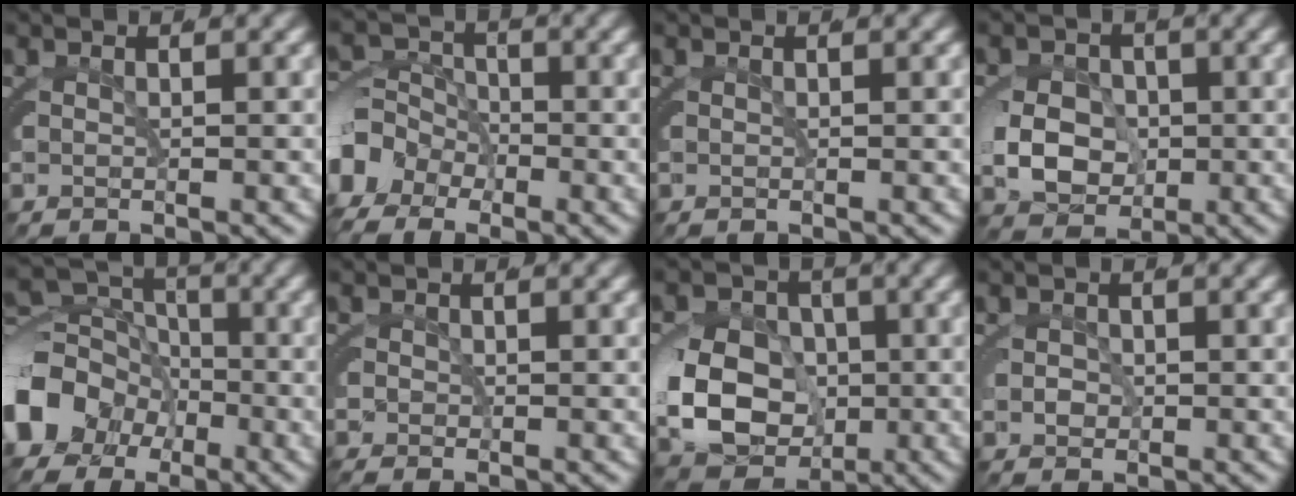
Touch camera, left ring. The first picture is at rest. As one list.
[{"total": 5.0, "force": [-2.0, 3.9, 2.4], "torque": [-0.049, -0.018, -0.029]}, {"total": 0.0}, {"total": 4.8, "force": [-0.4, 4.0, 2.7], "torque": [-0.046, -0.011, 0.001]}, {"total": 8.6, "force": [-2.1, 7.0, 4.4], "torque": [-0.082, -0.022, -0.033]}, {"total": 0.7, "force": [-0.3, 0.6, 0.2], "torque": [-0.004, -0.002, -0.005]}, {"total": 10.6, "force": [-0.9, 8.7, 5.9], "torque": [-0.113, -0.029, -0.010]}, {"total": 0.5, "force": [0.2, 0.4, 0.2], "torque": [-0.004, -0.002, 0.005]}]